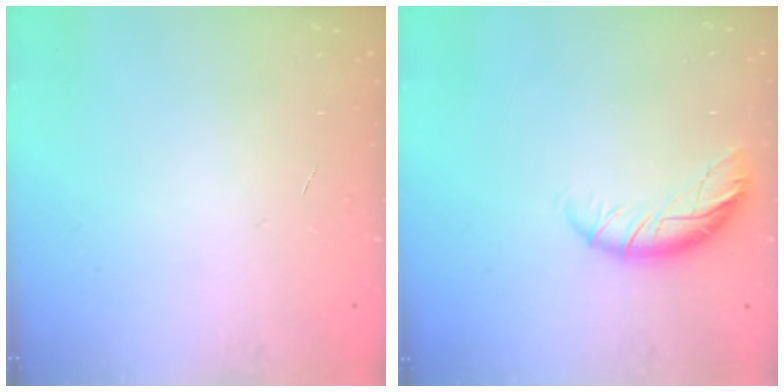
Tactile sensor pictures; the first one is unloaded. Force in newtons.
{"total": 9.3, "press": 9.2, "slide": 1.7}